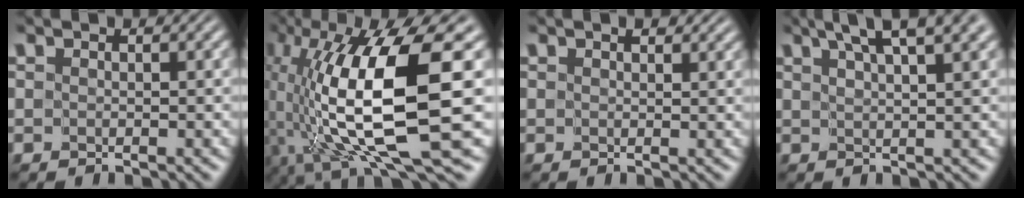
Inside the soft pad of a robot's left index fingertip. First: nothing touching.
{"total": 14.2, "force": [-1.4, 3.9, 13.5], "torque": [-0.252, -0.005, -0.015]}
{"total": 1.4, "force": [0.9, 0.7, 0.9], "torque": [-0.009, 0.002, 0.014]}
{"total": 6.2, "force": [4.2, 1.3, 4.3], "torque": [-0.050, 0.028, 0.050]}